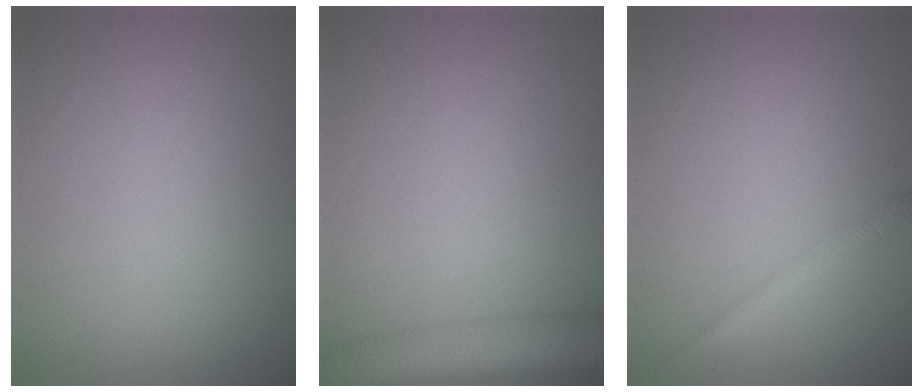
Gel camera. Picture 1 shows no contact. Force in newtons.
{"total": 5.9, "press": 5.9, "slide": 0.4}
{"total": 1.4, "press": 1.4, "slide": 0.0}